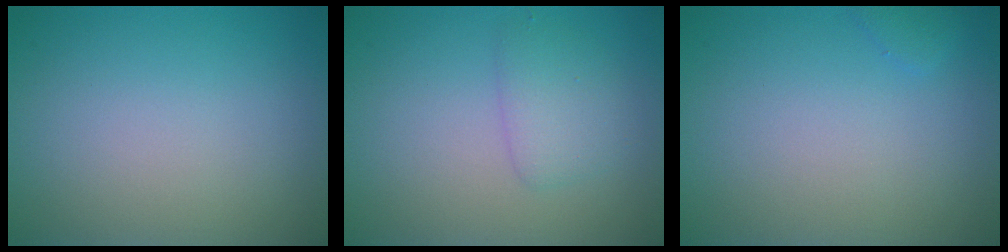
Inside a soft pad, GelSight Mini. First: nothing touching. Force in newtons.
{"total": 2.0, "press": 2.0, "slide": 0.1}
{"total": 0.7, "press": 0.7, "slide": 0.0}